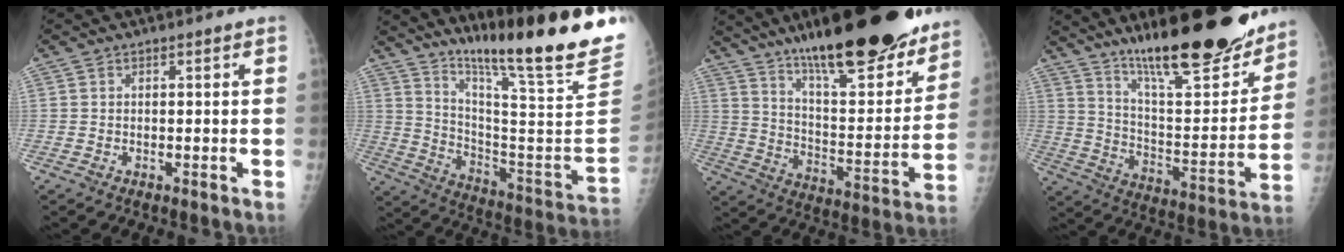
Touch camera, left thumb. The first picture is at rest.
{"total": 26.8, "force": [20.1, 0.6, 17.7], "torque": [-0.257, -0.142, 0.305]}
{"total": 30.7, "force": [22.4, 8.1, 19.4], "torque": [-0.259, -0.085, 0.336]}
{"total": 25.9, "force": [19.5, 6.0, 16.0], "torque": [-0.206, -0.094, 0.305]}